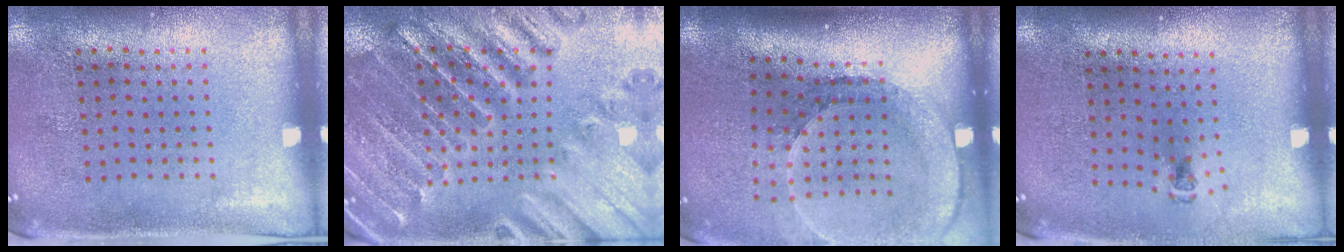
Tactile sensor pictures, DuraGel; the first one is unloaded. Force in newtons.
{"total": 2.7, "press": 2.7, "slide": 0.4}
{"total": 2.6, "press": 1.8, "slide": 1.9}
{"total": 0.5, "press": 0.4, "slide": 0.3}